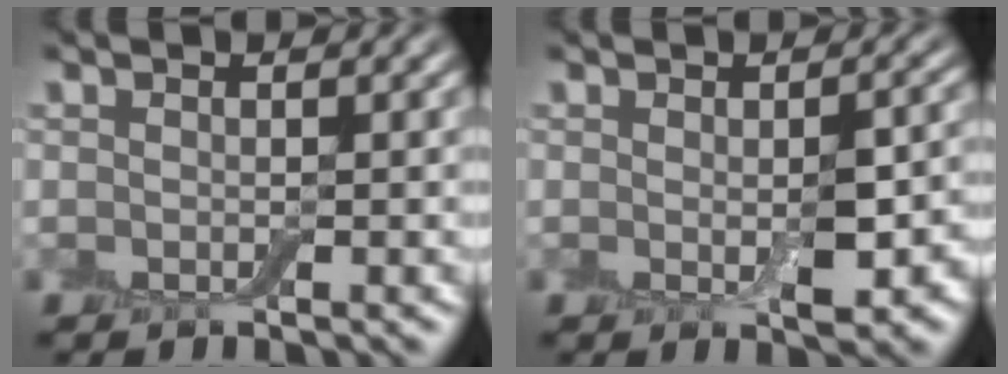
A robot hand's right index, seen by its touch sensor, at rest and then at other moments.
{"total": 4.3, "force": [-0.5, 1.5, 4.0], "torque": [-0.062, -0.008, -0.003]}